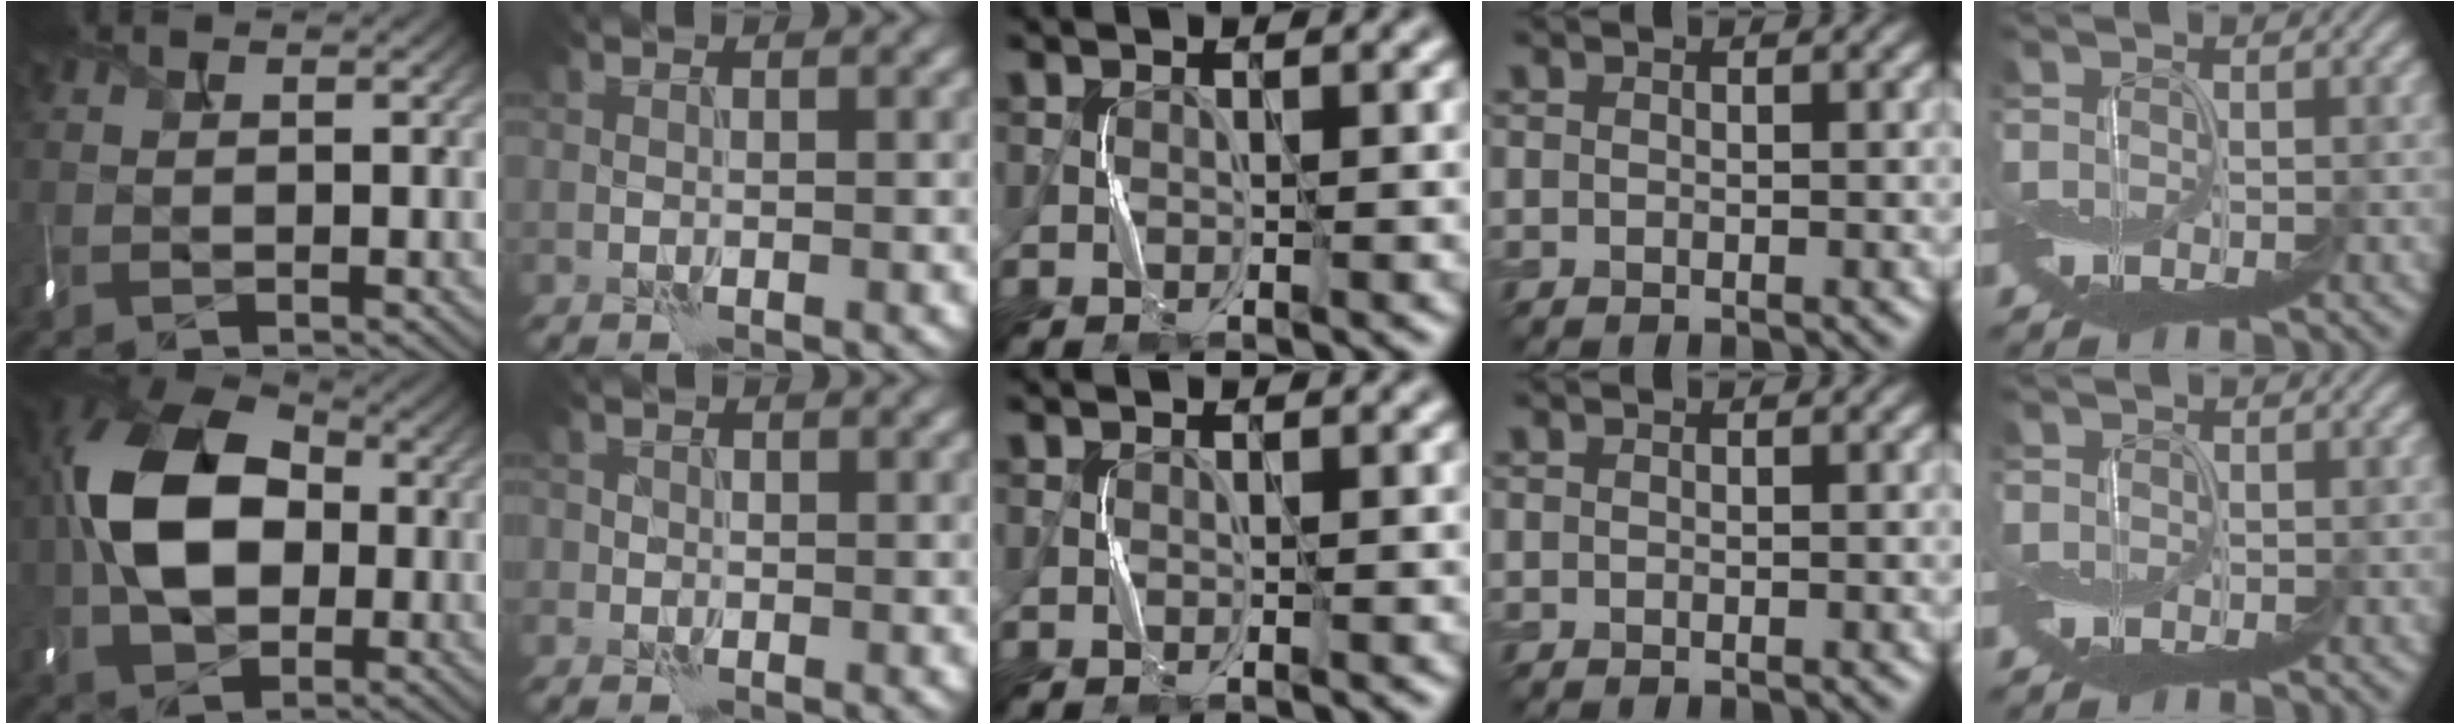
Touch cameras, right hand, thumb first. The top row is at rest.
{"thumb": {"total": 12.7, "force": [-0.5, 9.0, 9.1], "torque": [-0.179, 0.006, -0.022]}, "index": {"total": 0.7, "force": [-0.2, 0.7, 0.0], "torque": [0.008, -0.004, -0.007]}, "little": {"total": 0.6, "force": [0.0, 0.6, -0.1], "torque": [0.003, -0.001, -0.002]}}